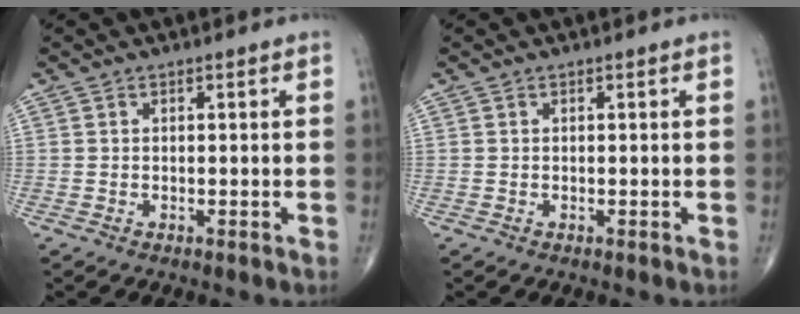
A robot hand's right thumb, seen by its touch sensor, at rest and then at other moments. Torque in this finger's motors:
{"motor_torque": [-0.03, 0.03, -0.01, 0.01, 0.01]}